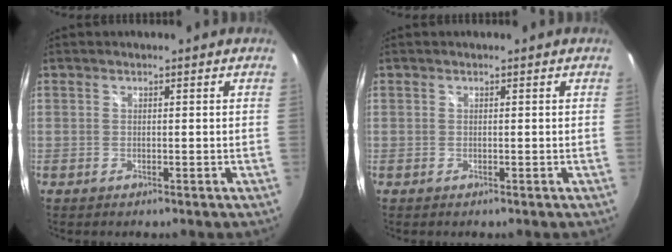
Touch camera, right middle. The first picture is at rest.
{"total": 0.0}